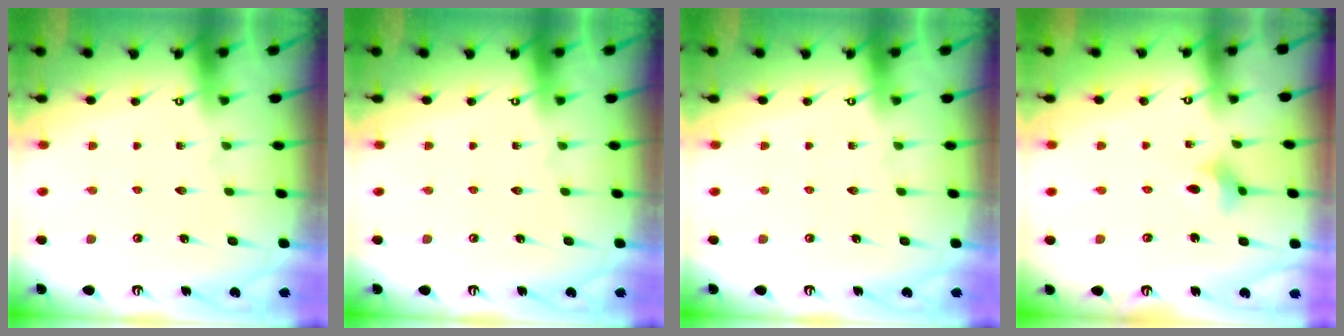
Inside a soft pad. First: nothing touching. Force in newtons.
{"total": 0.0}
{"total": 0.0}
{"total": 2.7, "press": 2.6, "slide": 0.5}